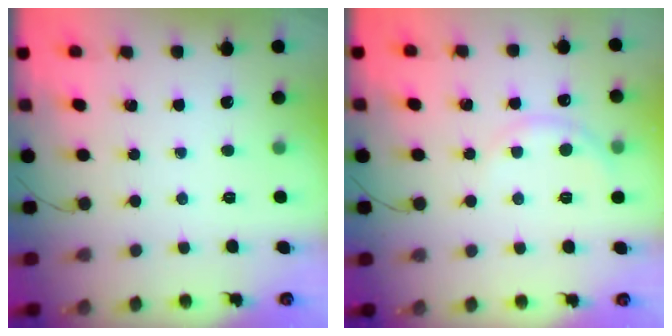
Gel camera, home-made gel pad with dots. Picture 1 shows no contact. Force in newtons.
{"total": 3.9, "press": 3.7, "slide": 1.0}